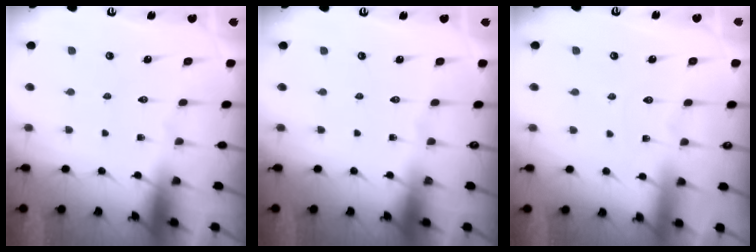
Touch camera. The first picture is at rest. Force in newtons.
{"total": 0.0}
{"total": 2.7, "press": 2.7, "slide": 0.3}